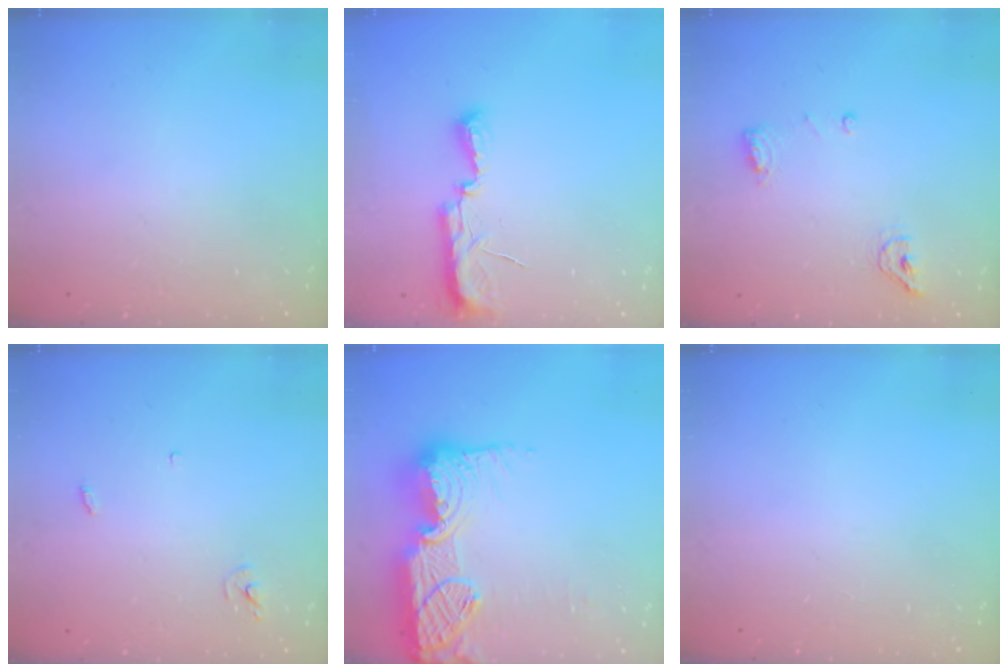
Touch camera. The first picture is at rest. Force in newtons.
{"total": 7.7, "press": 7.6, "slide": 1.0}
{"total": 8.1, "press": 7.2, "slide": 3.7}
{"total": 2.9, "press": 2.9, "slide": 0.2}
{"total": 21.2, "press": 21.2, "slide": 1.2}
{"total": 0.0}